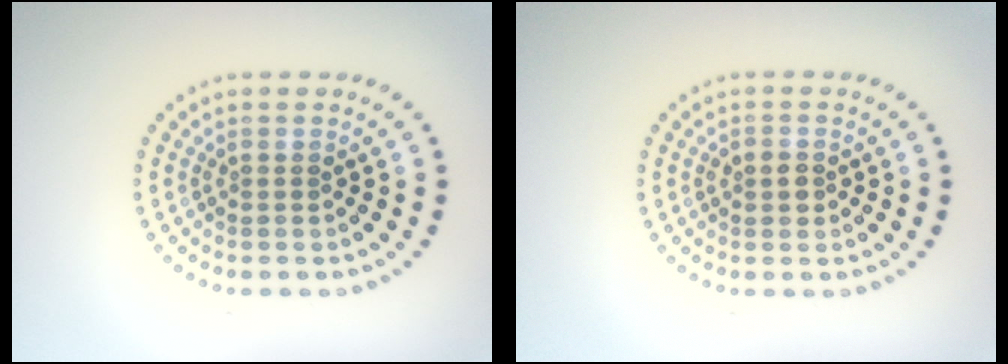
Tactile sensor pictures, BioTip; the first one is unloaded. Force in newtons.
{"total": 1.4, "press": 1.3, "slide": 0.3}